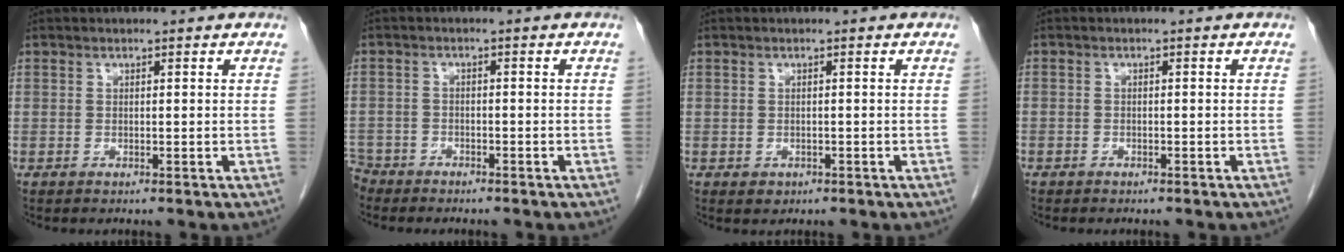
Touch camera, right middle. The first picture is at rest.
{"total": 4.8, "force": [-4.3, 2.1, 0.2], "torque": [-0.006, -0.004, -0.081]}
{"total": 1.2, "force": [-0.5, 1.0, 0.4], "torque": [-0.008, 0.002, 0.000]}
{"total": 1.2, "force": [-0.9, 0.7, 0.2], "torque": [-0.011, 0.002, -0.015]}